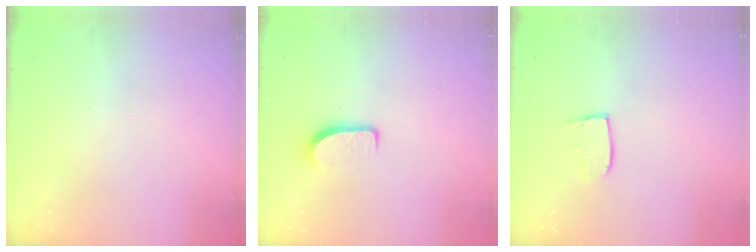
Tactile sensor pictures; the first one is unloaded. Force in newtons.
{"total": 6.5, "press": 6.4, "slide": 0.6}
{"total": 6.7, "press": 6.7, "slide": 0.5}